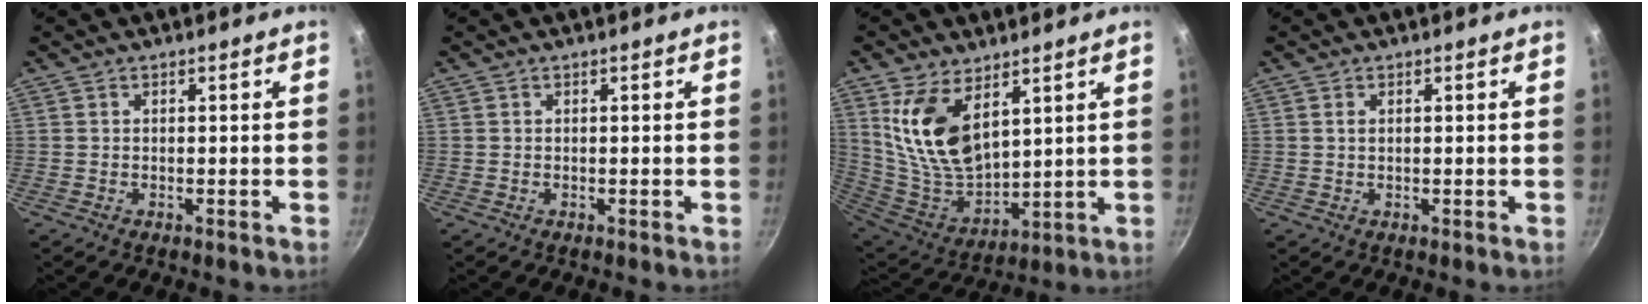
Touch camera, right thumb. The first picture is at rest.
{"total": 0.0}
{"total": 15.7, "force": [6.8, 8.5, 11.3], "torque": [-0.202, -0.062, 0.148]}
{"total": 1.2, "force": [0.5, 0.7, 0.8], "torque": [-0.015, 0.002, 0.009]}